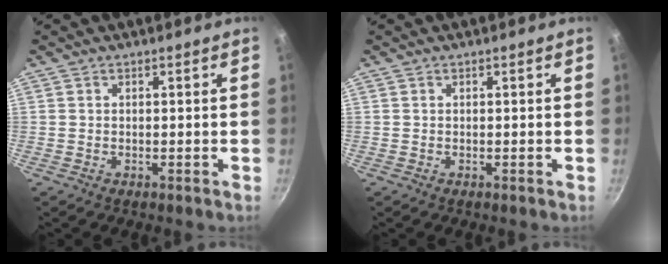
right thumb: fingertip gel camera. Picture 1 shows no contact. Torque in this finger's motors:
{"motor_torque": [-0.80, -0.27, -0.28, 0.28, -0.02]}